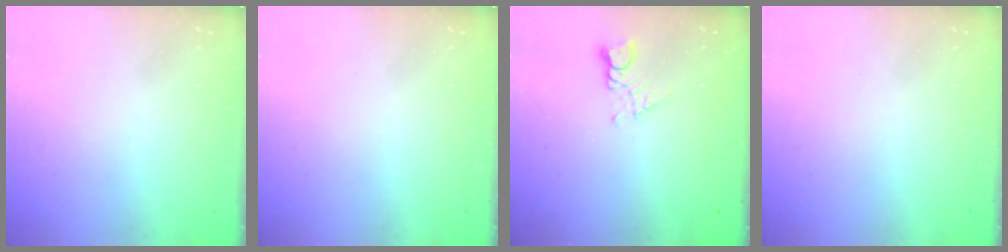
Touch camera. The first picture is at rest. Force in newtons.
{"total": 0.0}
{"total": 2.0, "press": 2.0, "slide": 0.2}
{"total": 0.0}